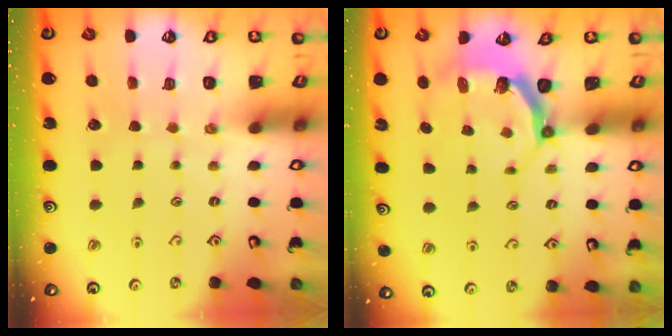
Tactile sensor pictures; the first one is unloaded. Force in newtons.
{"total": 5.4, "press": 4.3, "slide": 3.2}